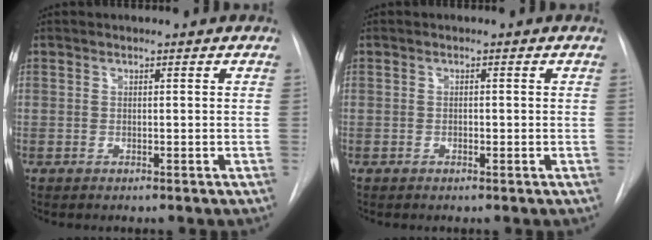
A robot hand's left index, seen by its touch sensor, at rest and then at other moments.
{"total": 0.8, "force": [-0.7, 0.3, 0.4], "torque": [-0.005, -0.003, -0.011]}